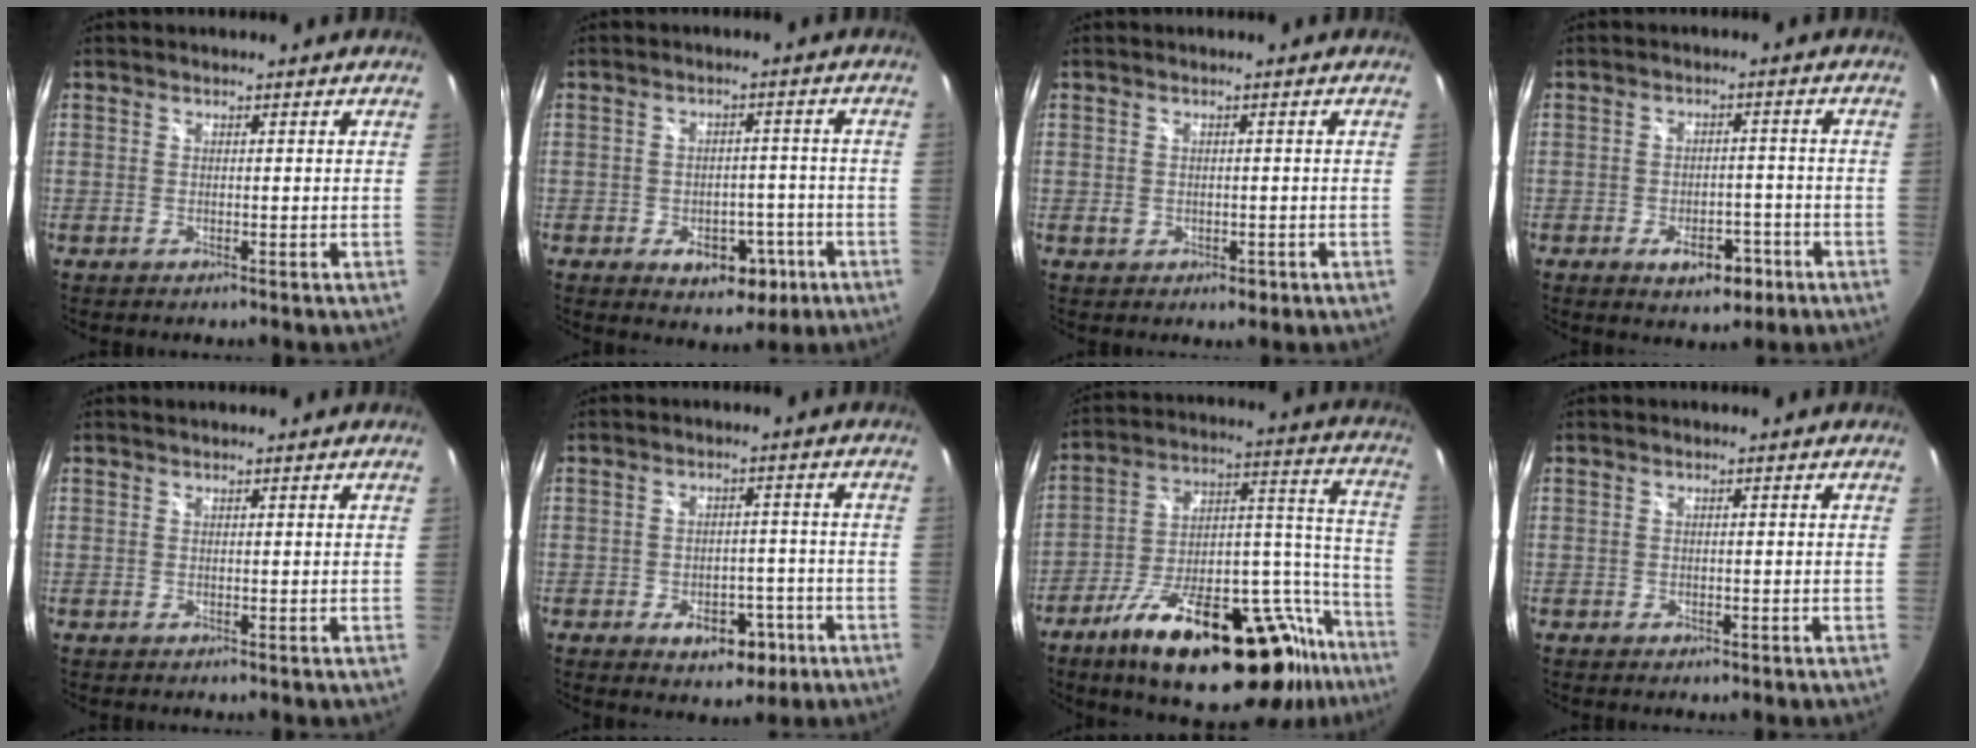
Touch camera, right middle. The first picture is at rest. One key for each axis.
{"total": 8.6, "fx": -4.1, "fy": 5.8, "fz": 4.9, "tx": -0.083, "ty": 0.007, "tz": -0.040}
{"total": 2.4, "fx": -0.6, "fy": 2.0, "fz": 1.2, "tx": -0.016, "ty": 0.002, "tz": -0.005}
{"total": 6.9, "fx": -3.7, "fy": 3.8, "fz": 4.5, "tx": -0.081, "ty": 0.001, "tz": -0.046}
{"total": 0.0}
{"total": 7.8, "fx": -4.0, "fy": 4.9, "fz": 4.6, "tx": -0.078, "ty": 0.007, "tz": -0.042}
{"total": 32.8, "fx": -21.8, "fy": 11.6, "fz": 21.6, "tx": -0.280, "ty": 0.019, "tz": -0.317}
{"total": 1.1, "fx": -0.6, "fy": 0.7, "fz": 0.4, "tx": -0.008, "ty": -0.005, "tz": -0.012}